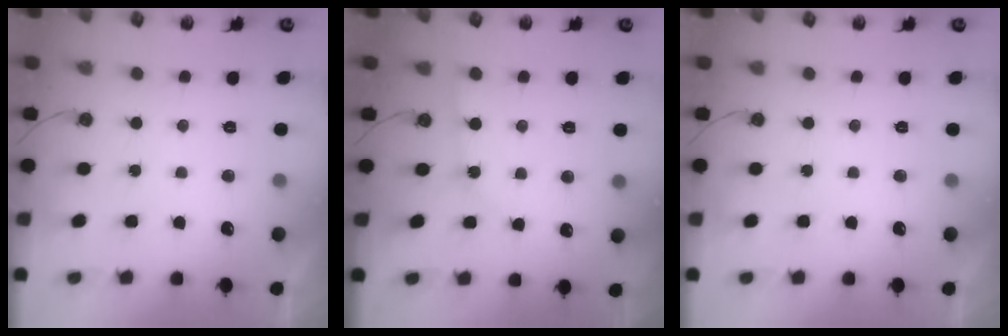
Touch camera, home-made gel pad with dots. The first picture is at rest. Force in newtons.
{"total": 2.6, "press": 2.6, "slide": 0.3}
{"total": 0.0}